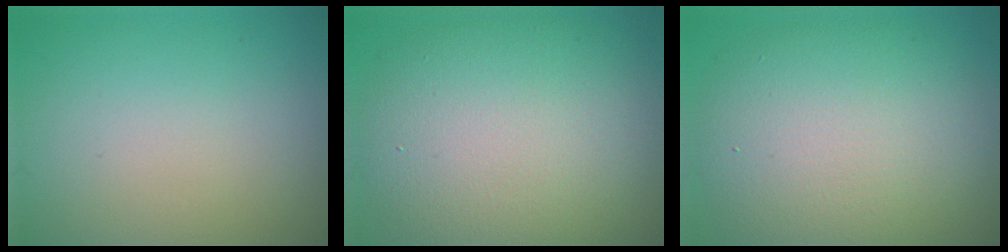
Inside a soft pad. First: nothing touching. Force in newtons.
{"total": 12.0, "press": 12.0, "slide": 0.5}
{"total": 10.5, "press": 10.5, "slide": 0.2}